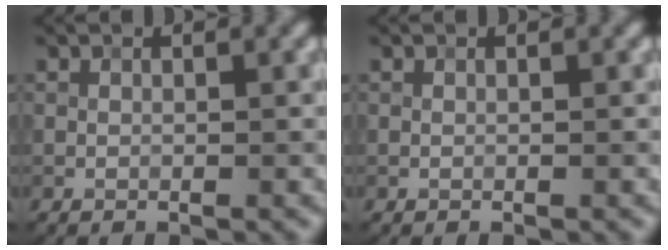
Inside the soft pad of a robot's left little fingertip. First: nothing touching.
{"total": 0.0}